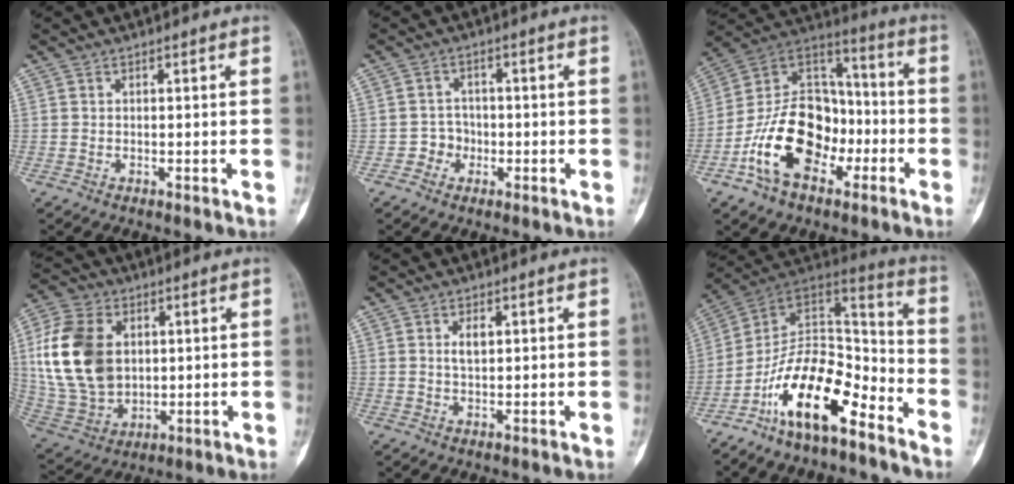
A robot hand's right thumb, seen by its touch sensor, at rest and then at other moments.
{"total": 3.2, "force": [-1.1, 2.9, 0.6], "torque": [0.011, 0.013, -0.025]}
{"total": 19.7, "force": [-7.1, 13.1, 13.0], "torque": [-0.200, 0.071, -0.129]}
{"total": 18.9, "force": [3.2, 13.4, 12.9], "torque": [-0.246, -0.004, 0.072]}
{"total": 2.7, "force": [0.8, 1.4, 2.2], "torque": [-0.036, -0.004, 0.015]}
{"total": 17.7, "force": [-10.3, 7.5, 12.3], "torque": [-0.191, 0.101, -0.182]}